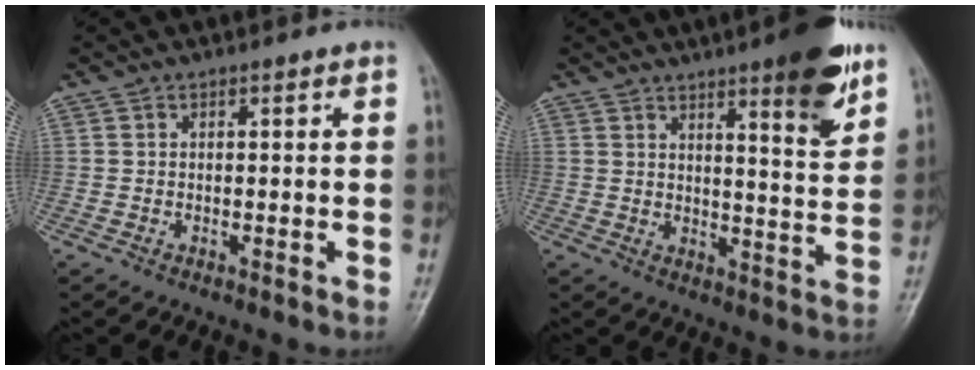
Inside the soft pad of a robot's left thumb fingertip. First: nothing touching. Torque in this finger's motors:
{"motor_torque": [1.62, 0.66, 1.02, -0.86, 0.11]}